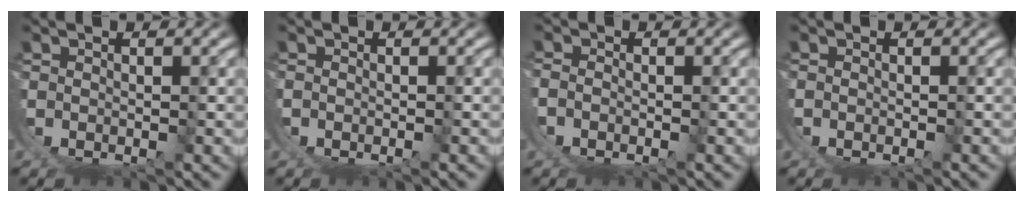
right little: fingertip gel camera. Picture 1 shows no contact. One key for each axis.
{"total": 0.7, "fx": -0.3, "fy": -0.6, "fz": 0.1, "tx": 0.001, "ty": 0.001, "tz": -0.006}
{"total": 0.9, "fx": -0.7, "fy": -0.4, "fz": 0.5, "tx": -0.003, "ty": 0.000, "tz": -0.016}
{"total": 0.0}